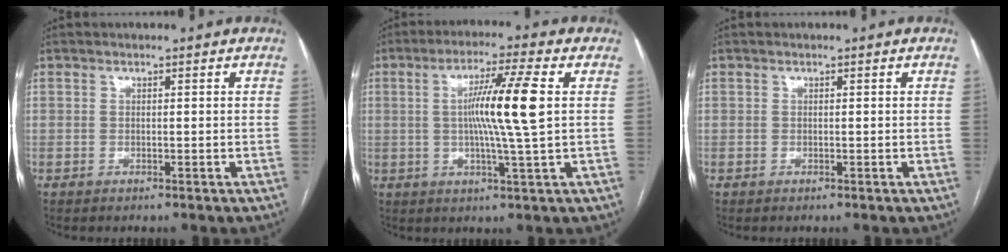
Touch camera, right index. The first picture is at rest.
{"total": 10.1, "force": [1.2, -0.6, 10.0], "torque": [-0.175, 0.002, 0.018]}
{"total": 0.0}